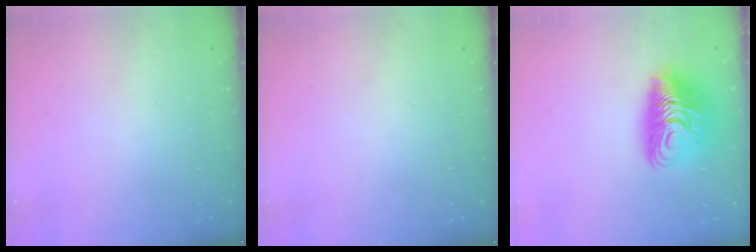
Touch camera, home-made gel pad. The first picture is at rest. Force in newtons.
{"total": 0.0}
{"total": 14.1, "press": 14.0, "slide": 1.2}